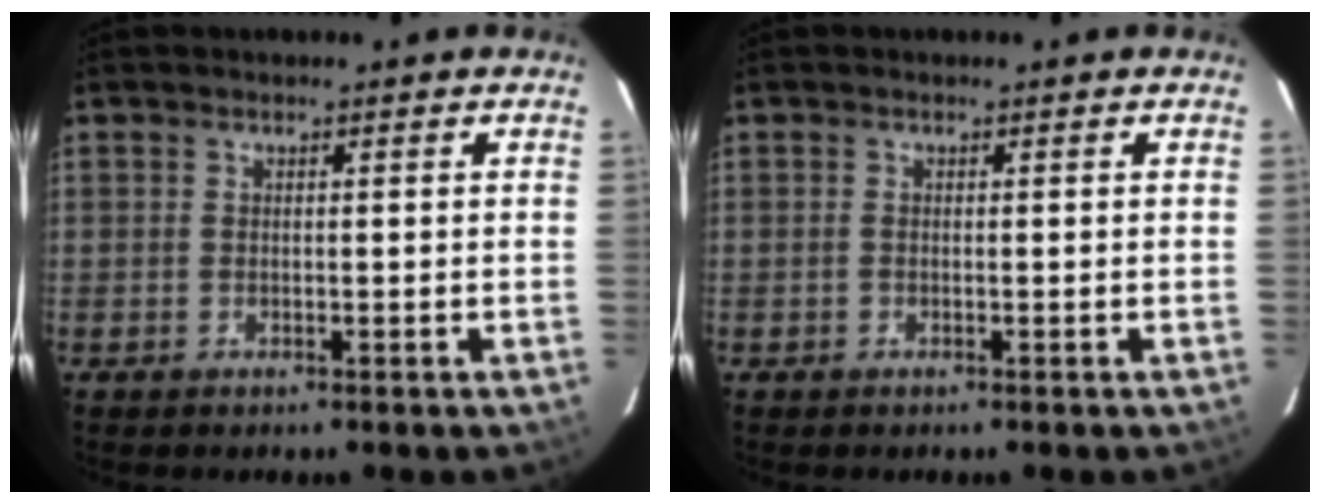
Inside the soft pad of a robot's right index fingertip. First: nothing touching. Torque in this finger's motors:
{"motor_torque": [-0.05, 0.01, 0.08, 0.01]}